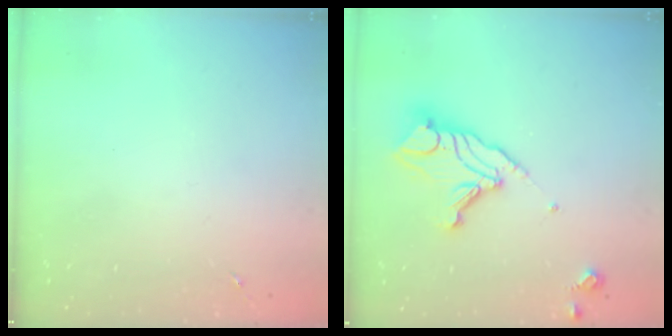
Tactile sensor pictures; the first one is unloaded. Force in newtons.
{"total": 14.3, "press": 14.3, "slide": 1.0}